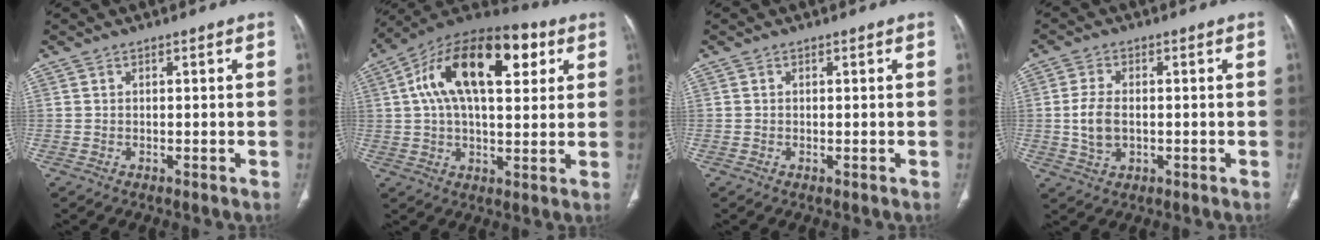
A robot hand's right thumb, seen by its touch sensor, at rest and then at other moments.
{"total": 22.8, "force": [7.1, 11.3, 18.5], "torque": [-0.296, 0.023, 0.106]}
{"total": 0.0}
{"total": 6.0, "force": [-0.4, 3.7, 4.7], "torque": [-0.099, 0.001, -0.004]}